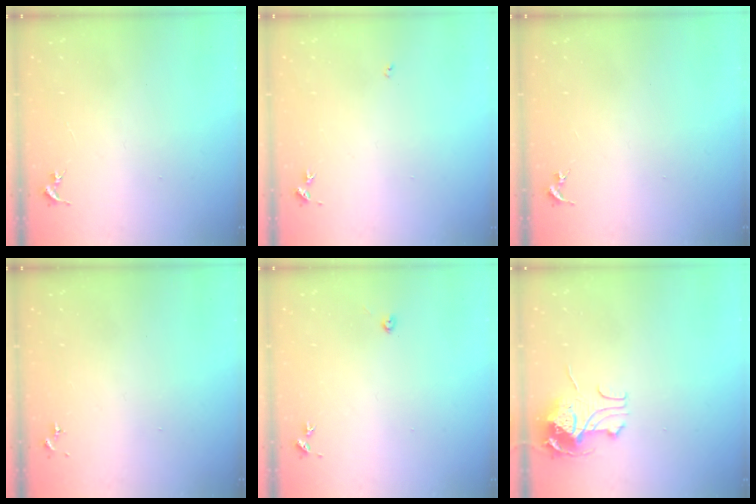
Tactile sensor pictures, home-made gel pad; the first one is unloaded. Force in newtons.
{"total": 3.0, "press": 3.0, "slide": 0.4}
{"total": 0.0}
{"total": 0.0}
{"total": 2.2, "press": 2.2, "slide": 0.3}
{"total": 10.6, "press": 10.6, "slide": 0.9}